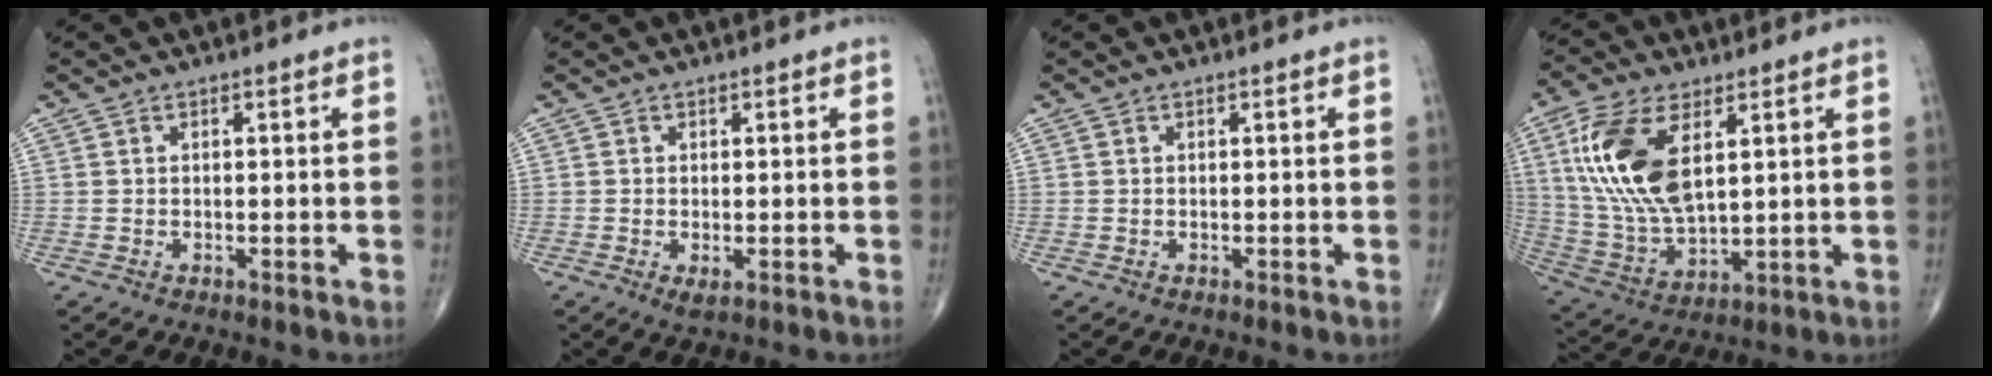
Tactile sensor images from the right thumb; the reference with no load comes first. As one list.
[{"total": 1.4, "force": [-0.4, 0.5, 1.3], "torque": [-0.024, -0.005, -0.005]}, {"total": 0.0}, {"total": 16.8, "force": [5.3, 8.3, 13.6], "torque": [-0.278, -0.016, 0.111]}]